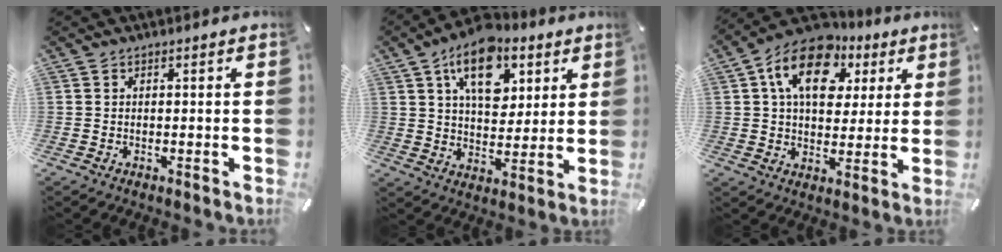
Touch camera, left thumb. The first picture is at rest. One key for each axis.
{"total": 14.8, "fx": 7.1, "fy": 9.4, "fz": 8.9, "tx": -0.131, "ty": -0.020, "tz": 0.125}
{"total": 15.7, "fx": 6.2, "fy": 10.7, "fz": 9.6, "tx": -0.149, "ty": -0.010, "tz": 0.112}